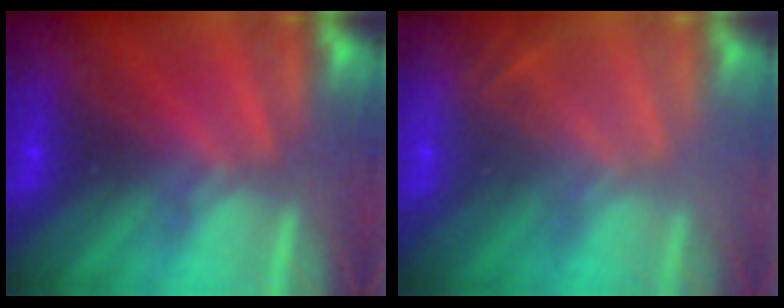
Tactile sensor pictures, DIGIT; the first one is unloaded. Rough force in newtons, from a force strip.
{"total": 2.0}